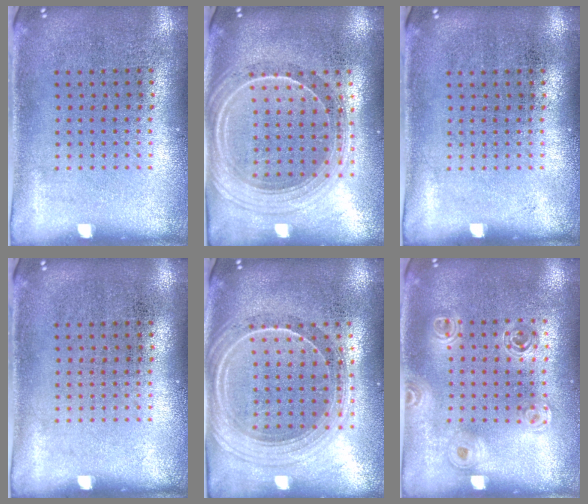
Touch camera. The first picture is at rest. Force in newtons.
{"total": 2.4, "press": 2.0, "slide": 1.2}
{"total": 0.0}
{"total": 0.0}
{"total": 2.4, "press": 2.0, "slide": 1.2}
{"total": 1.4, "press": 1.3, "slide": 0.6}